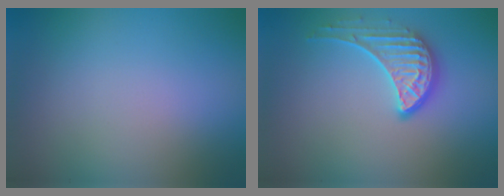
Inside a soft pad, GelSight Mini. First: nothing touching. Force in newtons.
{"total": 3.4, "press": 3.0, "slide": 1.7}